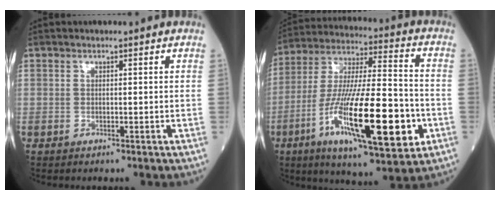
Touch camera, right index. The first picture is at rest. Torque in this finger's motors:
{"motor_torque": [2.14, 0.00, 0.63, 0.21]}